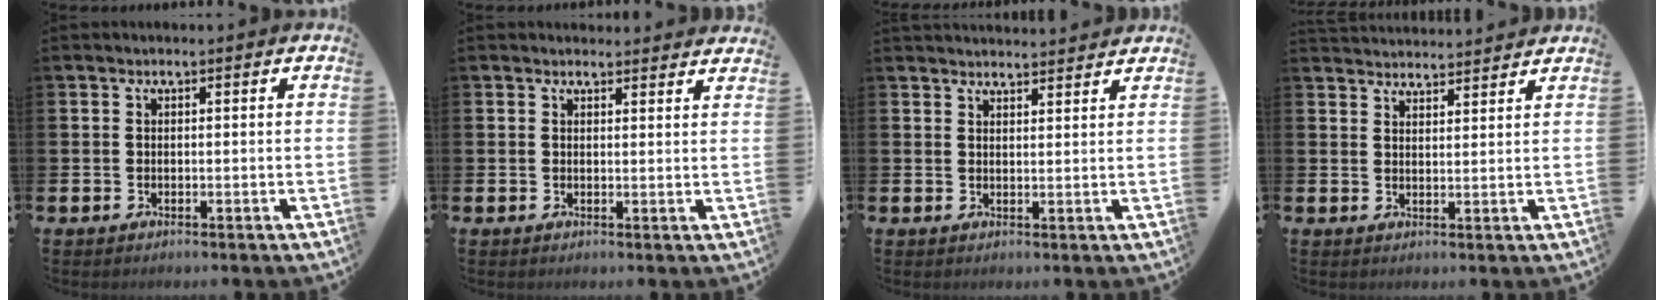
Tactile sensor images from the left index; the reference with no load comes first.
{"total": 1.7, "force": [1.7, 0.3, -0.1], "torque": [0.008, -0.010, 0.029]}
{"total": 2.6, "force": [2.6, 0.2, -0.1], "torque": [-0.003, -0.015, 0.048]}
{"total": 3.3, "force": [3.3, 0.2, -0.3], "torque": [-0.002, -0.021, 0.061]}